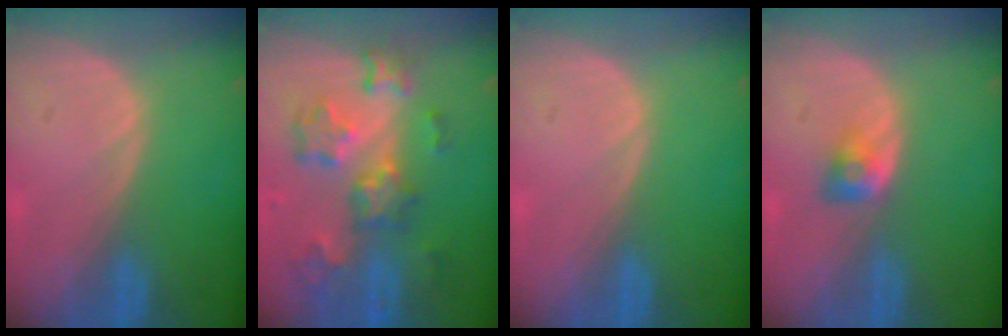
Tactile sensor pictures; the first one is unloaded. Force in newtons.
{"total": 9.2, "press": 8.1, "slide": 4.5}
{"total": 0.0}
{"total": 2.9, "press": 2.5, "slide": 1.5}